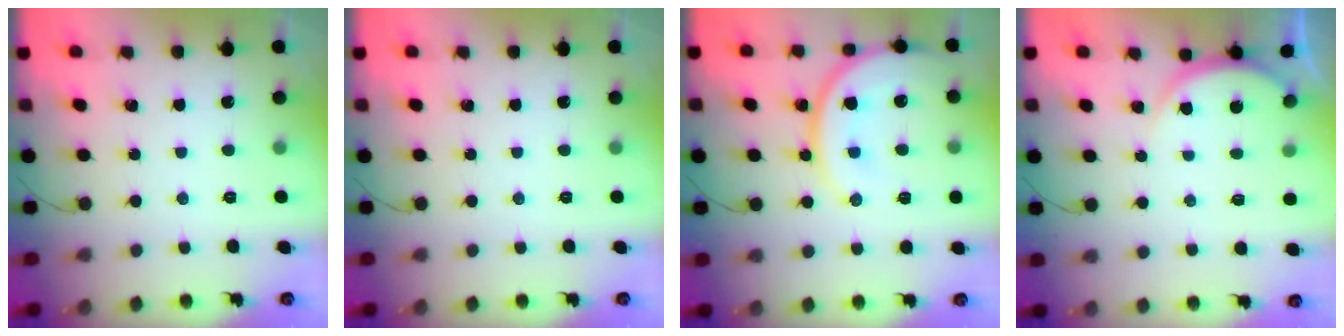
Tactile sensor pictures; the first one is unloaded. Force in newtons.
{"total": 0.0}
{"total": 15.9, "press": 15.6, "slide": 2.7}
{"total": 4.4, "press": 4.4, "slide": 0.5}